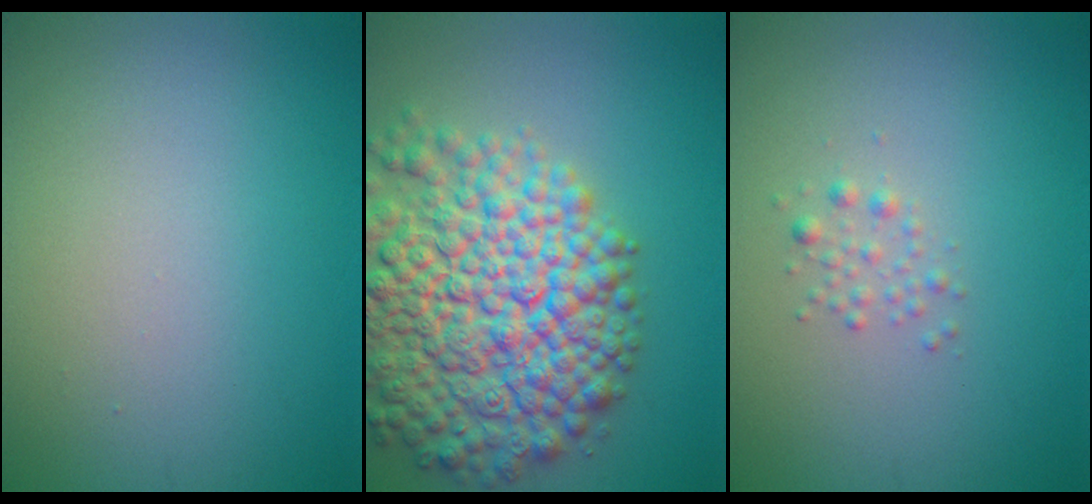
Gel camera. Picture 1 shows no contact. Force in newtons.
{"total": 12.1, "press": 12.1, "slide": 0.6}
{"total": 1.1, "press": 1.1, "slide": 0.0}